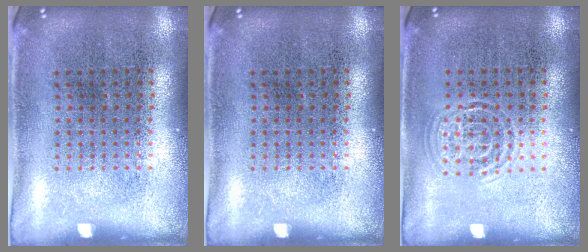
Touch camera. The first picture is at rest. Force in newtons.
{"total": 0.0}
{"total": 0.8, "press": 0.8, "slide": 0.1}